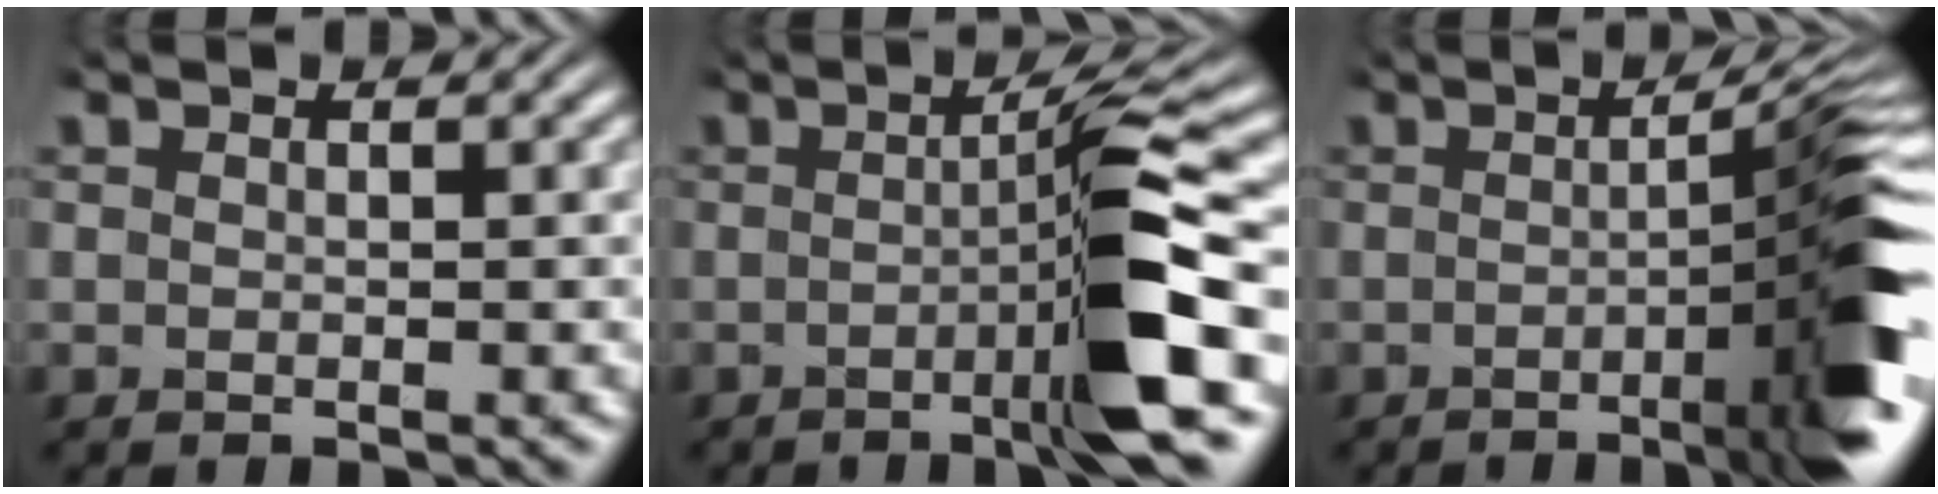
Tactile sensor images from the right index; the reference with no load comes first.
{"total": 6.5, "force": [-0.9, -0.4, 6.4], "torque": [-0.093, 0.010, -0.014]}
{"total": 9.4, "force": [-1.9, 1.3, 9.1], "torque": [-0.105, 0.011, -0.032]}